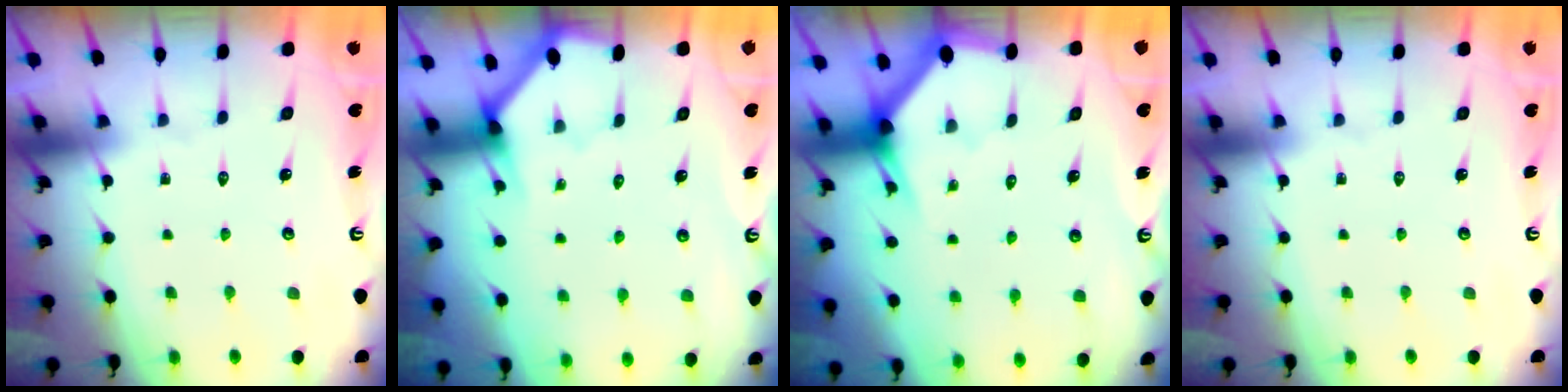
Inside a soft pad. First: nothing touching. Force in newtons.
{"total": 2.4, "press": 2.3, "slide": 0.3}
{"total": 3.5, "press": 3.5, "slide": 0.1}
{"total": 0.0}